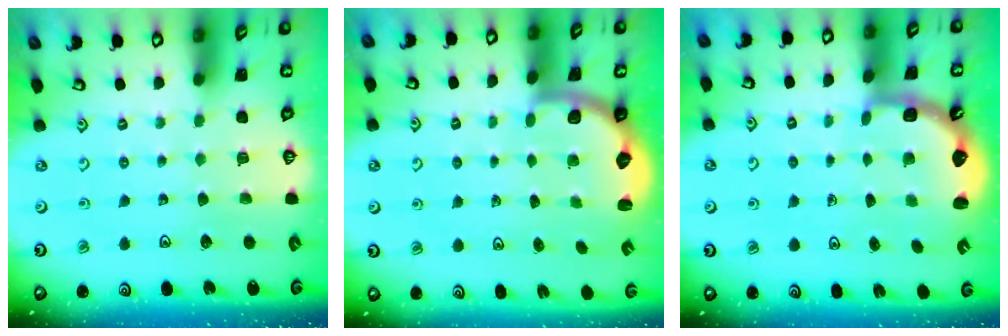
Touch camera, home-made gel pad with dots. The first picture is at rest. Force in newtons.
{"total": 2.5, "press": 2.2, "slide": 1.3}
{"total": 2.5, "press": 2.1, "slide": 1.3}